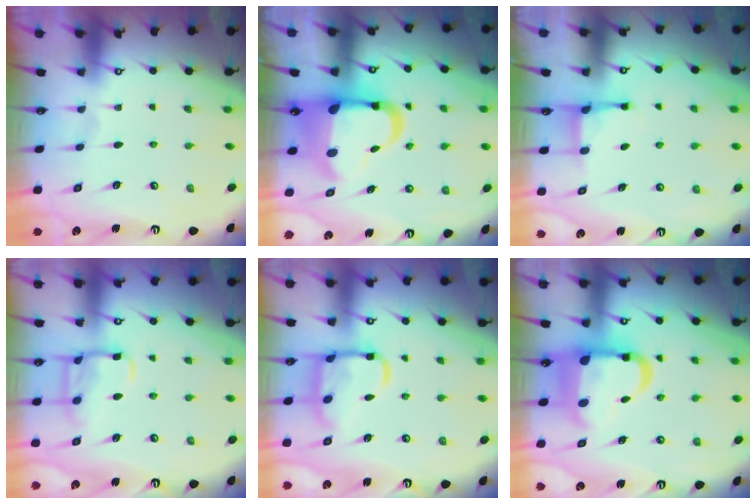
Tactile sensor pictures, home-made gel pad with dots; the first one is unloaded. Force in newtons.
{"total": 11.9, "press": 11.8, "slide": 1.7}
{"total": 2.2, "press": 2.2, "slide": 0.5}
{"total": 13.8, "press": 13.8, "slide": 1.3}
{"total": 15.6, "press": 15.5, "slide": 1.4}
{"total": 15.1, "press": 14.9, "slide": 2.5}